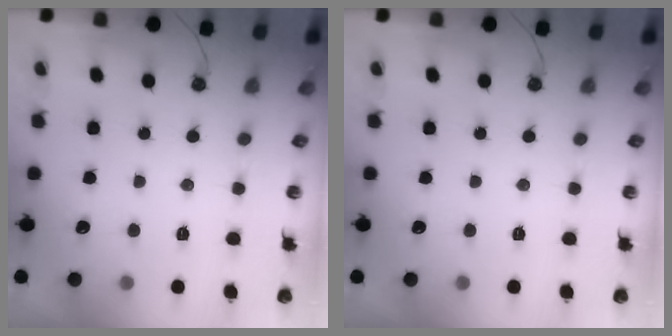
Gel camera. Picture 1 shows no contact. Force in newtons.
{"total": 0.0}